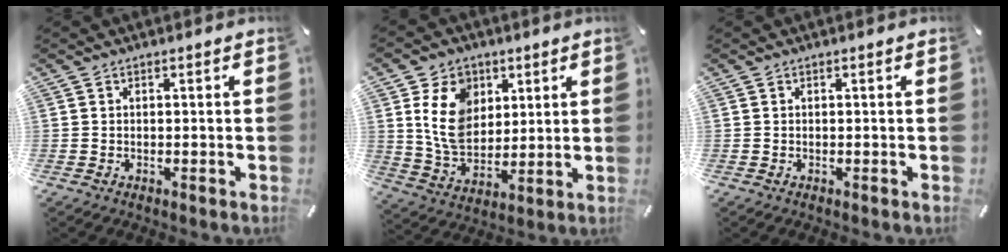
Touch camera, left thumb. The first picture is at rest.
{"total": 12.2, "force": [4.0, 9.6, 6.5], "torque": [-0.135, -0.003, 0.075]}
{"total": 0.0}